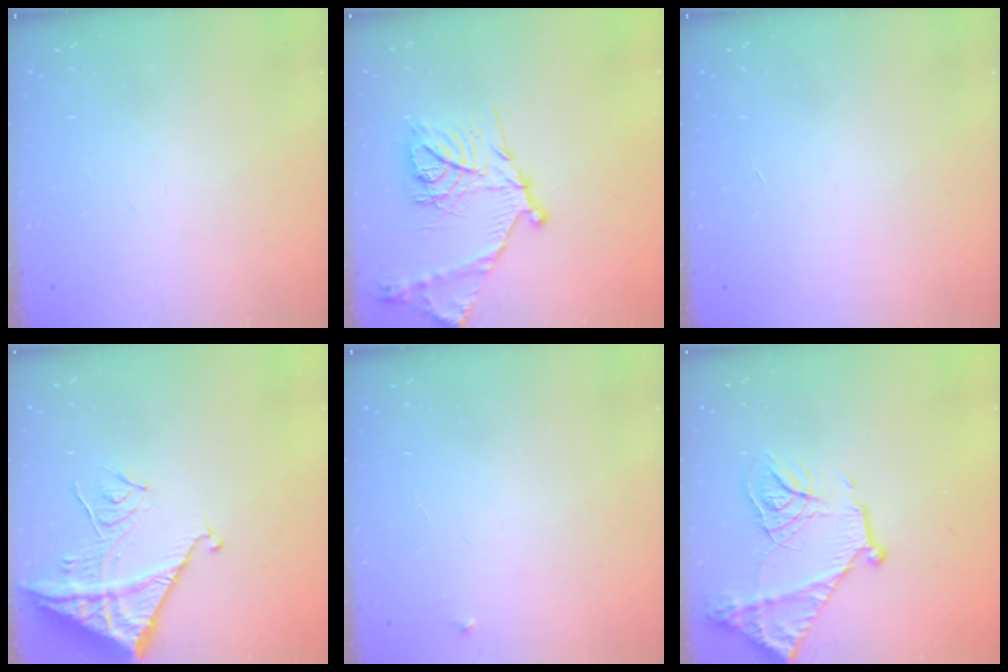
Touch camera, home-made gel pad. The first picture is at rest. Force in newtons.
{"total": 19.6, "press": 19.6, "slide": 1.5}
{"total": 1.7, "press": 1.7, "slide": 0.1}
{"total": 13.7, "press": 13.6, "slide": 1.1}
{"total": 2.2, "press": 2.2, "slide": 0.1}
{"total": 18.2, "press": 18.2, "slide": 1.1}